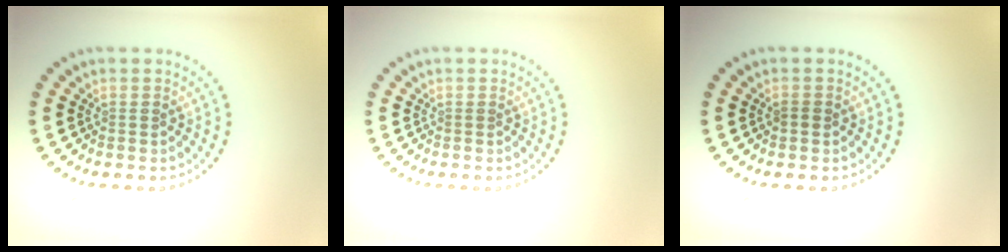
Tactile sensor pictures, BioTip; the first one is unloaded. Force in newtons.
{"total": 0.0}
{"total": 0.8, "press": 0.7, "slide": 0.3}